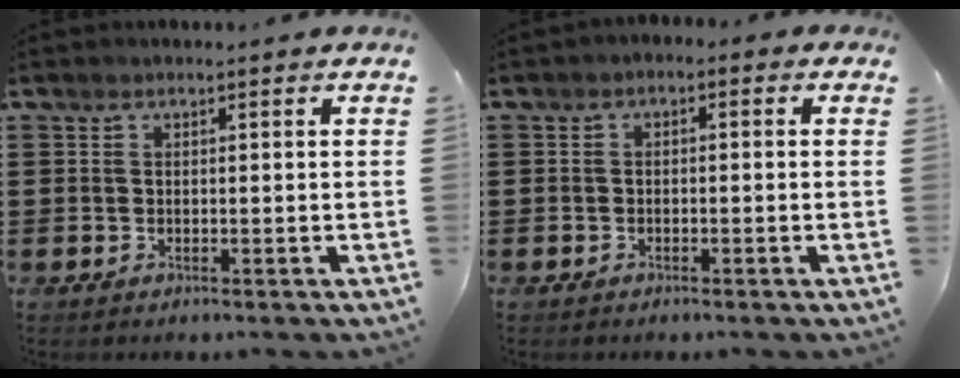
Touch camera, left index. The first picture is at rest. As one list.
[{"total": 1.3, "force": [-1.2, 0.6, 0.2], "torque": [-0.008, 0.005, -0.027]}]